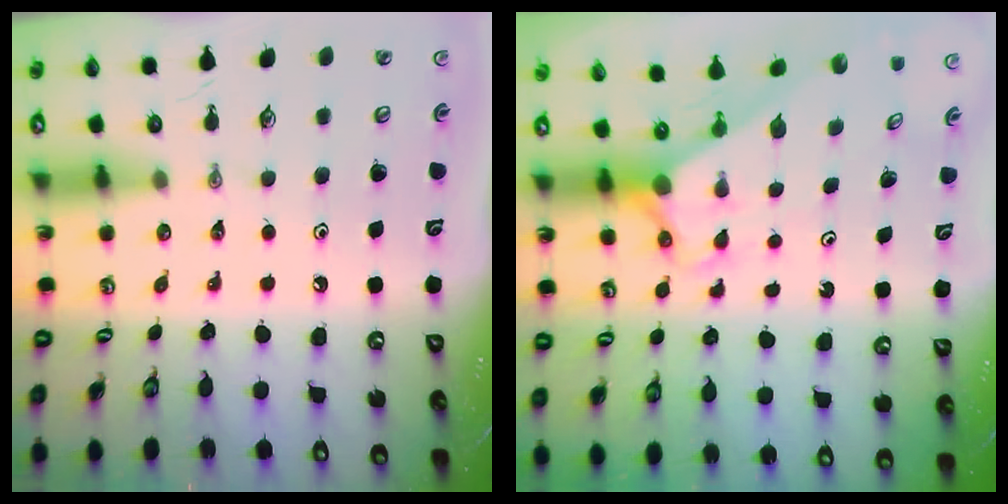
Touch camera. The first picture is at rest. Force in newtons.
{"total": 2.7, "press": 2.7, "slide": 0.0}